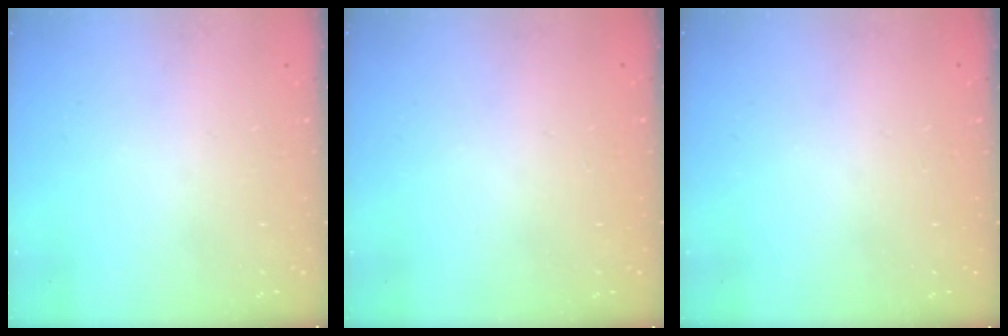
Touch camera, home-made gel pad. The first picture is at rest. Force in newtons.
{"total": 0.0}
{"total": 0.0}